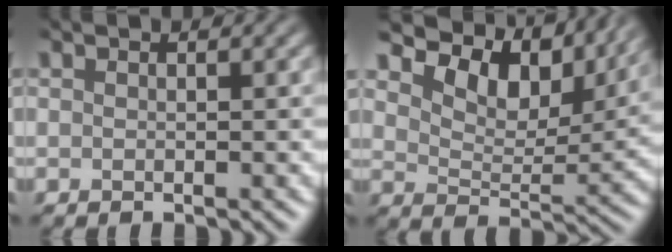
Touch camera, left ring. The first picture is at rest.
{"total": 10.6, "force": [7.6, 4.7, 5.8], "torque": [-0.097, -0.002, 0.121]}